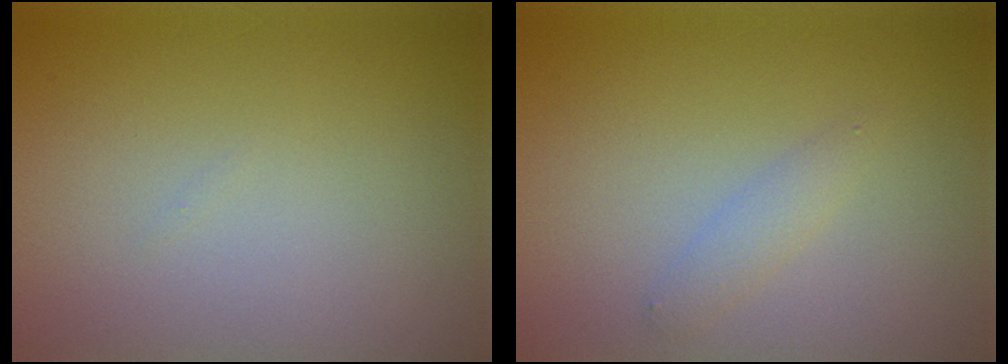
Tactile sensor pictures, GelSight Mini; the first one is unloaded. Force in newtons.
{"total": 1.3, "press": 1.3, "slide": 0.0}